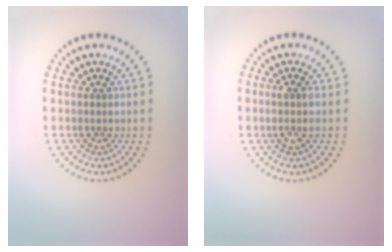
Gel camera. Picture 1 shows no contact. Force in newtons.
{"total": 1.7, "press": 1.5, "slide": 0.9}